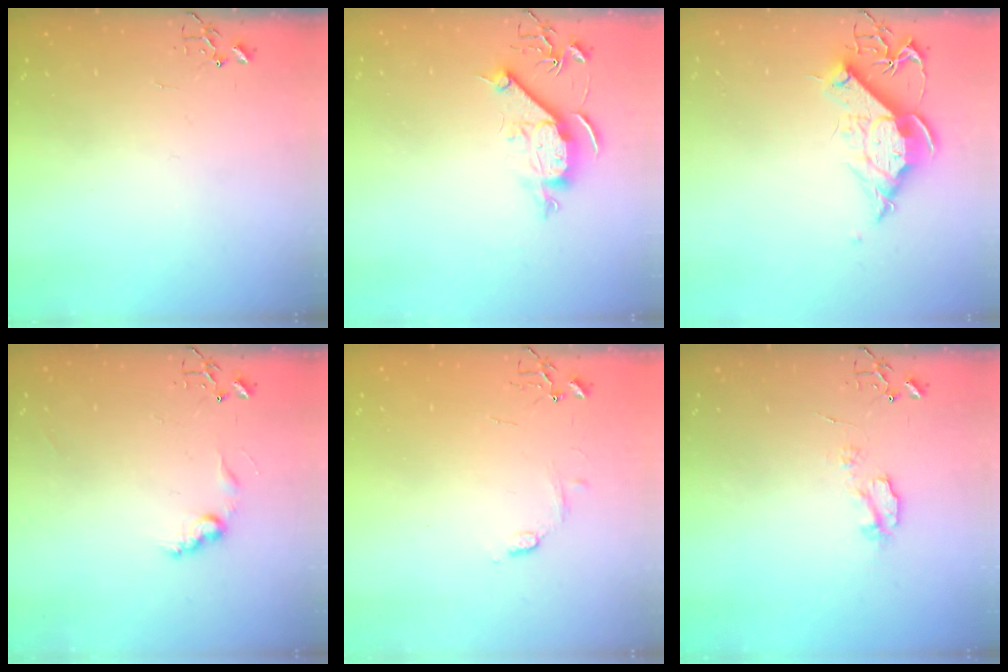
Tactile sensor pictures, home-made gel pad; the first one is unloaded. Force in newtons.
{"total": 10.4, "press": 10.4, "slide": 0.9}
{"total": 13.2, "press": 13.1, "slide": 1.6}
{"total": 7.9, "press": 7.9, "slide": 0.5}
{"total": 6.1, "press": 6.1, "slide": 0.7}
{"total": 5.1, "press": 5.0, "slide": 0.7}